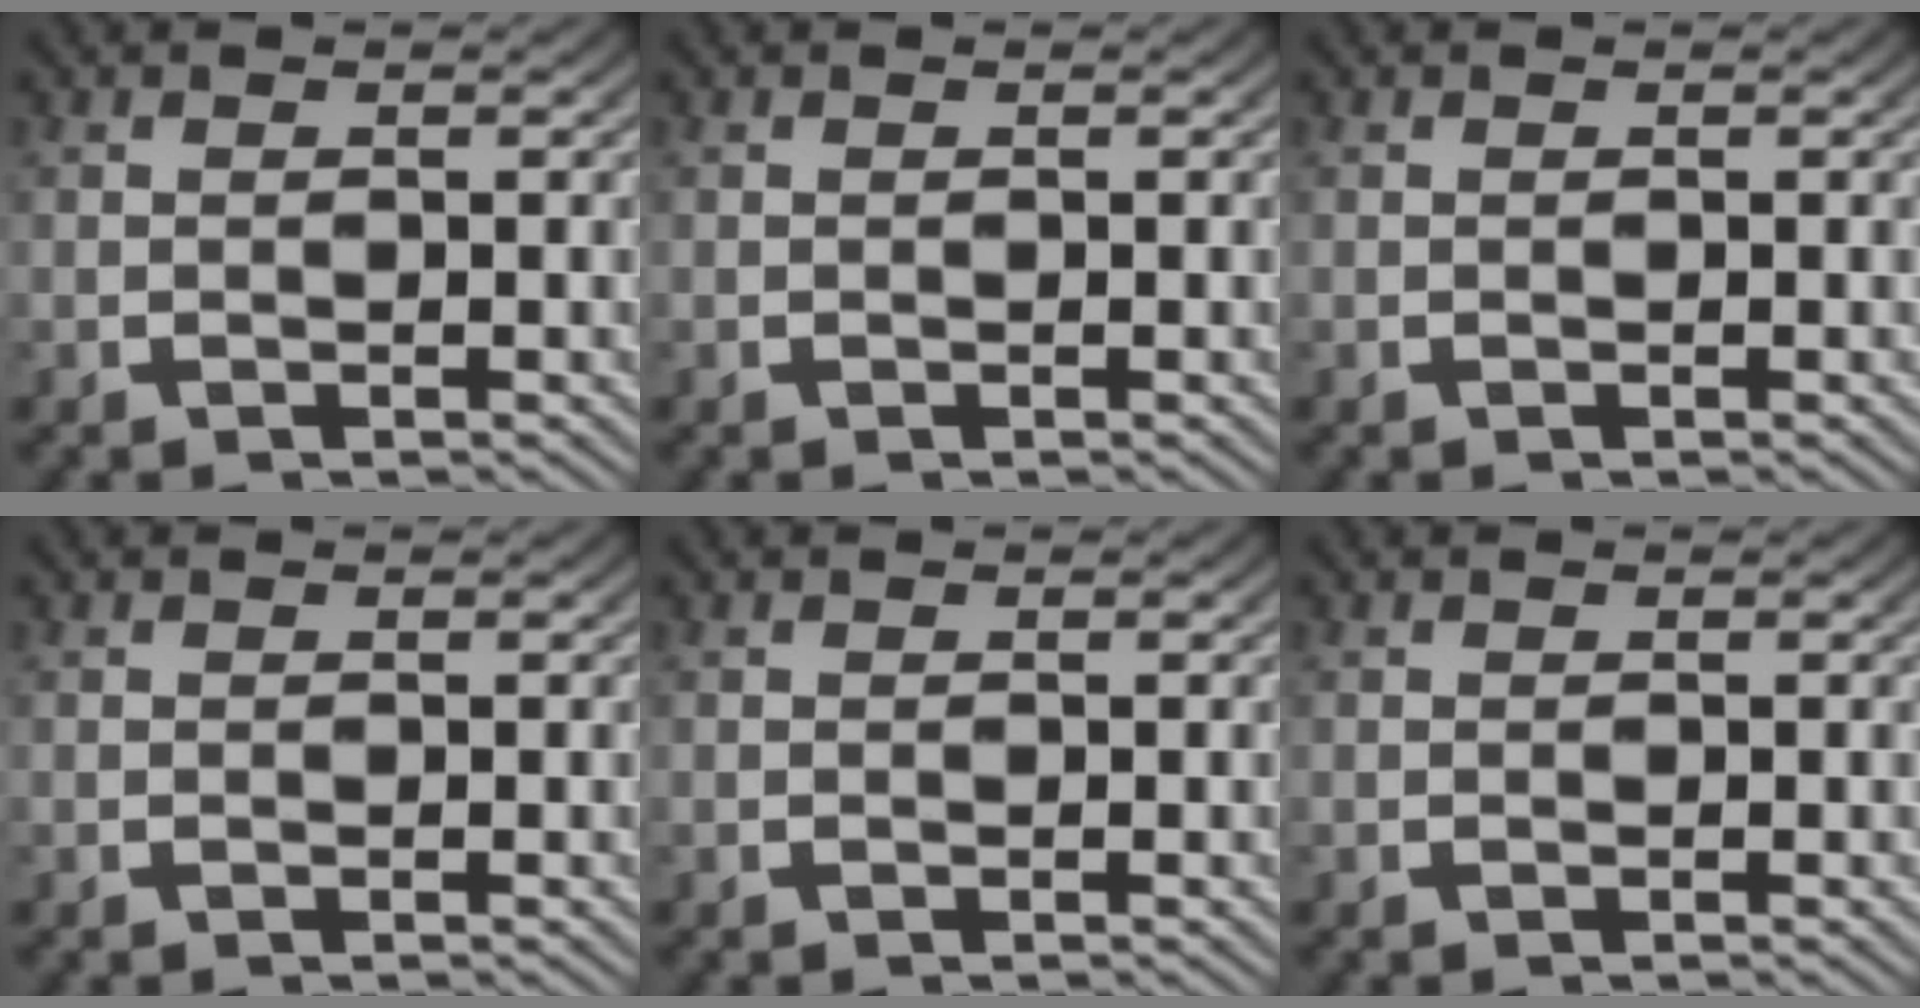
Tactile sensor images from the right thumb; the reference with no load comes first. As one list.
[{"total": 0.0}, {"total": 0.0}, {"total": 0.0}, {"total": 0.0}, {"total": 0.0}]